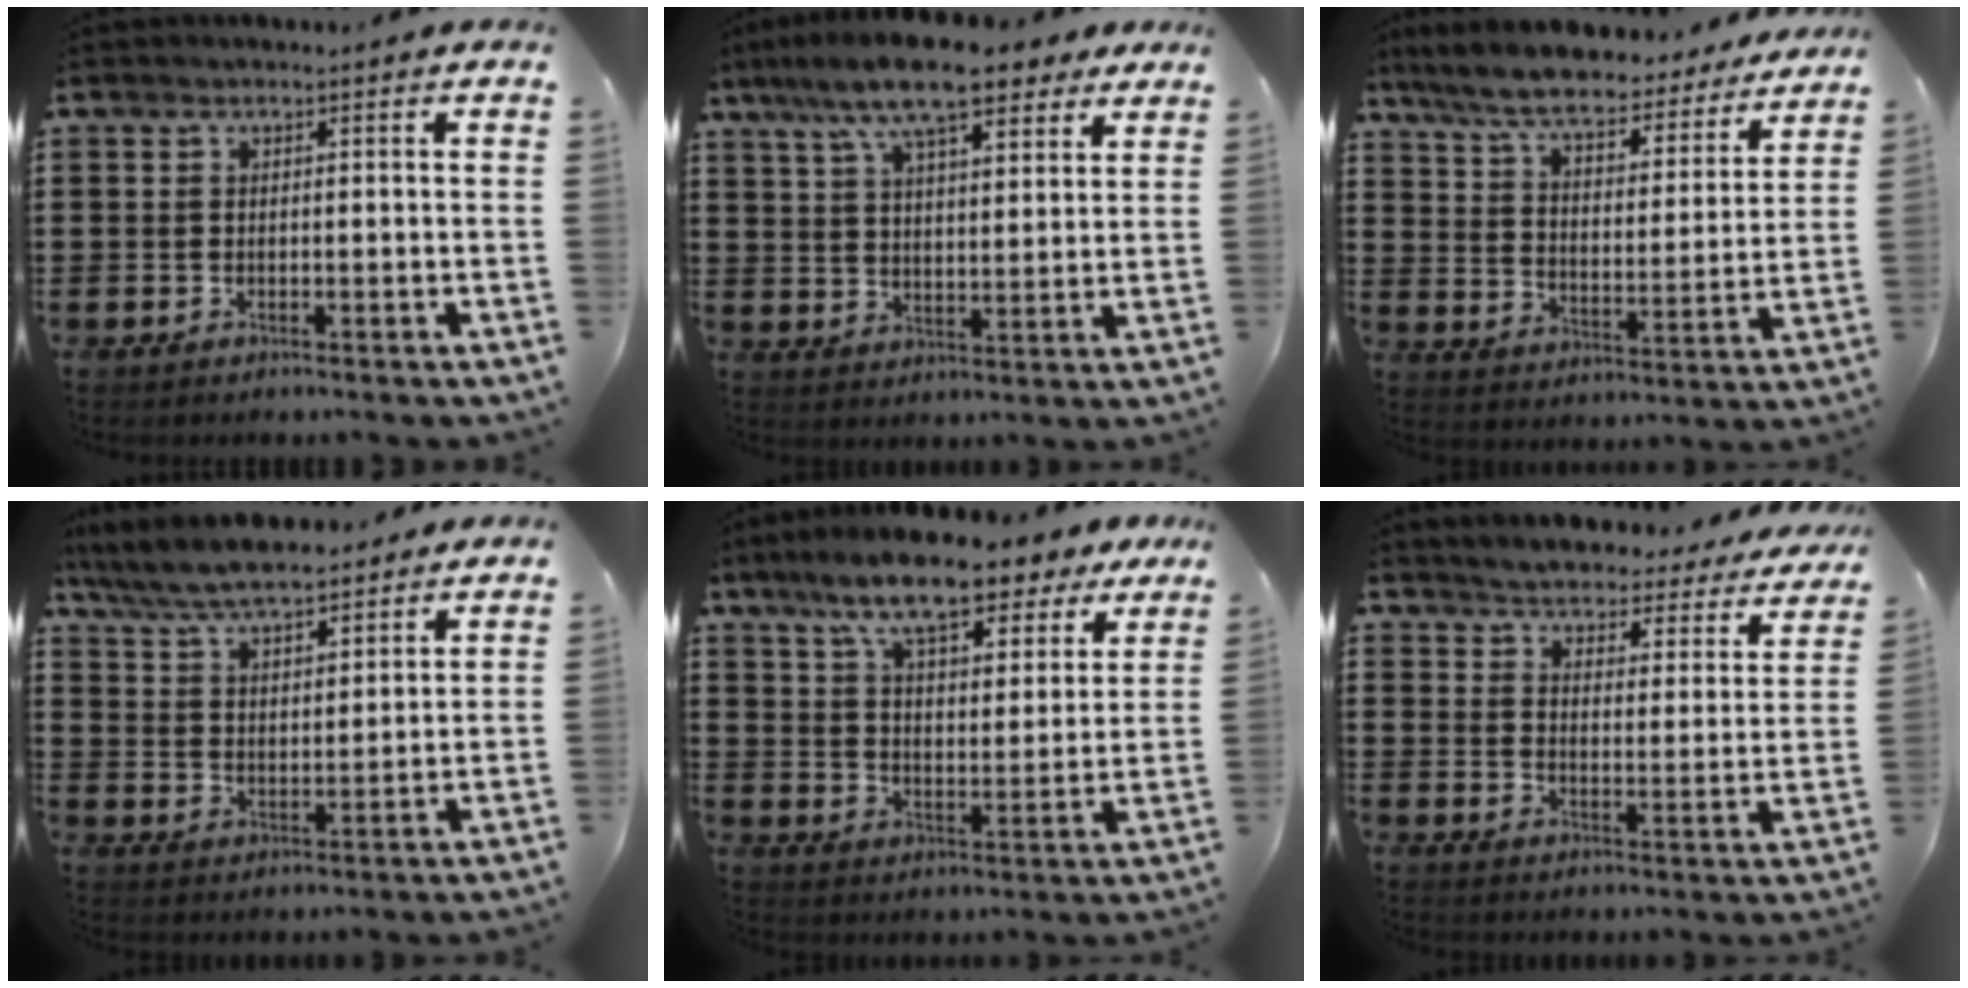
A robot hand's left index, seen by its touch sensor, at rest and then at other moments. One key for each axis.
{"total": 11.6, "fx": 8.7, "fy": 2.7, "fz": 7.2, "tx": -0.158, "ty": -0.012, "tz": 0.151}
{"total": 7.8, "fx": 7.1, "fy": 0.8, "fz": 3.2, "tx": -0.092, "ty": -0.041, "tz": 0.120}
{"total": 7.4, "fx": 6.9, "fy": 1.2, "fz": 2.5, "tx": -0.075, "ty": -0.024, "tz": 0.125}
{"total": 10.9, "fx": 8.9, "fy": 2.1, "fz": 6.0, "tx": -0.139, "ty": -0.026, "tz": 0.155}
{"total": 3.8, "fx": 3.8, "fy": -0.2, "fz": 0.2, "tx": -0.027, "ty": -0.039, "tz": 0.058}